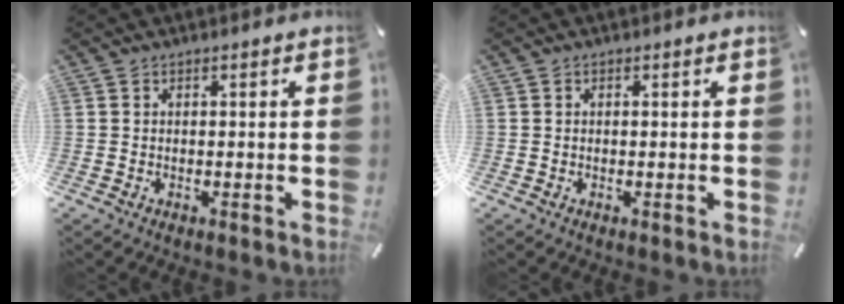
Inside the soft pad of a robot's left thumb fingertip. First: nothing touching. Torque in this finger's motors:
{"motor_torque": [-0.22, -0.45, -0.14, 0.25, -0.02]}